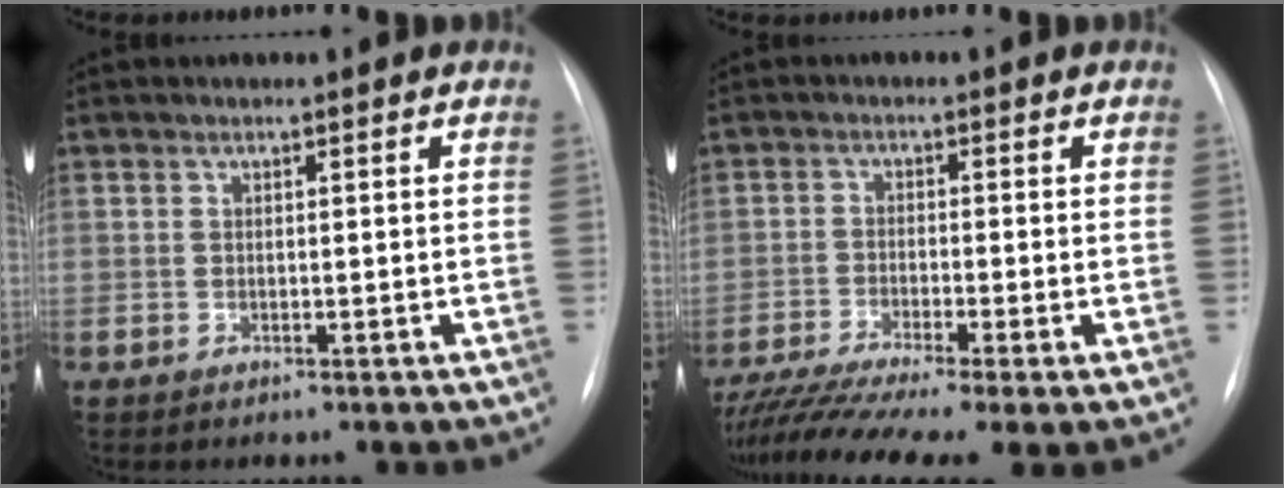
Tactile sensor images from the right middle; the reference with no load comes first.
{"total": 11.4, "force": [-8.6, 0.4, 7.6], "torque": [-0.134, -0.024, -0.142]}